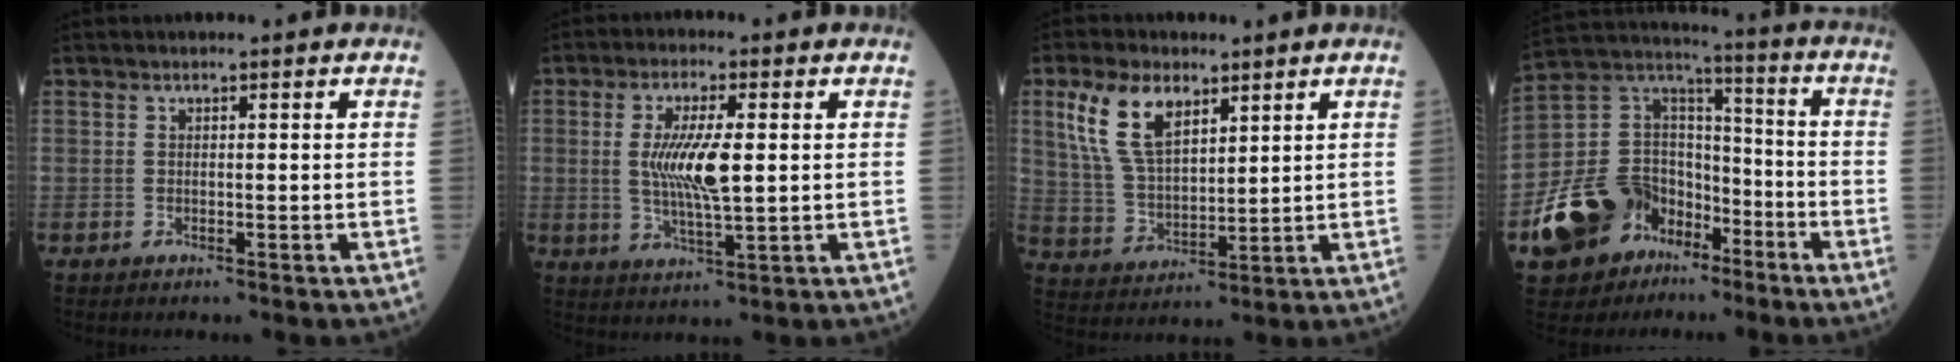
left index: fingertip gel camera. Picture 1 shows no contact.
{"total": 8.3, "force": [0.7, 1.4, 8.1], "torque": [-0.168, -0.005, 0.019]}
{"total": 10.0, "force": [5.3, 4.8, 7.0], "torque": [-0.159, 0.016, 0.114]}
{"total": 17.9, "force": [-9.7, 12.0, 9.1], "torque": [-0.198, 0.038, -0.166]}